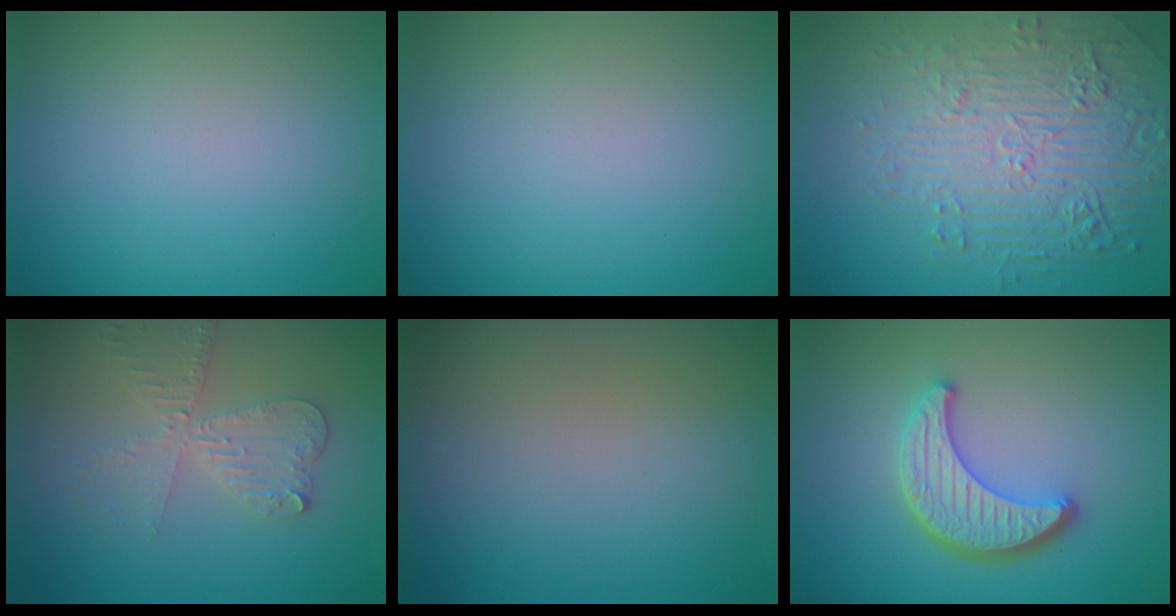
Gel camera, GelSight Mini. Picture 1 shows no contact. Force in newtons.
{"total": 0.0}
{"total": 7.0, "press": 5.3, "slide": 4.6}
{"total": 3.9, "press": 3.3, "slide": 2.1}
{"total": 0.0}
{"total": 4.6, "press": 3.9, "slide": 2.5}